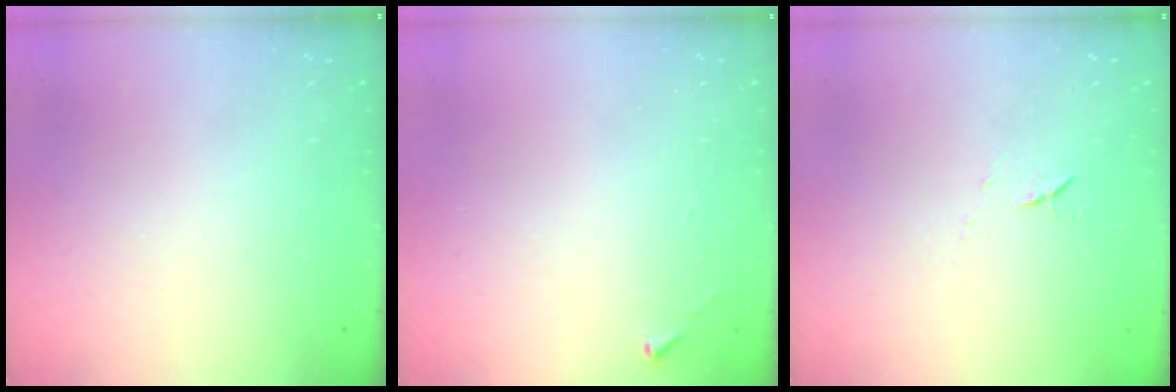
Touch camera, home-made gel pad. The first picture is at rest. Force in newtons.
{"total": 2.7, "press": 2.6, "slide": 0.4}
{"total": 4.6, "press": 4.6, "slide": 0.7}